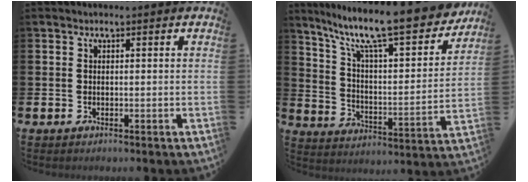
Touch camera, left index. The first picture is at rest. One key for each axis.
{"total": 12.8, "fx": 10.8, "fy": 2.2, "fz": 6.5, "tx": -0.146, "ty": -0.077, "tz": 0.179}